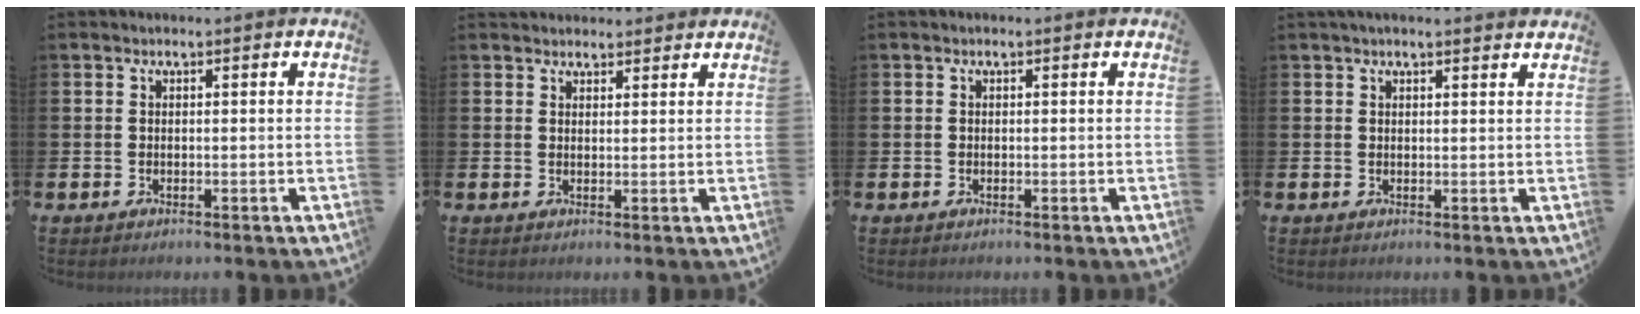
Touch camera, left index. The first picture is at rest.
{"total": 2.3, "force": [2.1, 0.8, -0.1], "torque": [0.007, -0.007, 0.038]}
{"total": 0.0}
{"total": 1.5, "force": [1.4, 0.0, 0.5], "torque": [-0.010, -0.002, 0.025]}